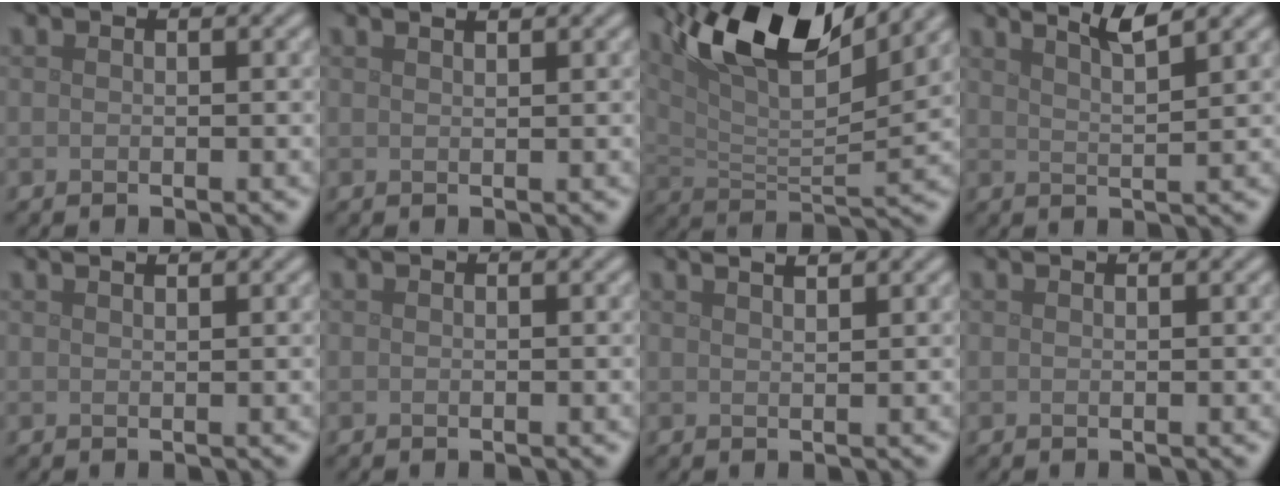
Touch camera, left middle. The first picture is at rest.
{"total": 1.5, "force": [1.1, 0.5, 0.8], "torque": [-0.001, -0.002, 0.003]}
{"total": 11.5, "force": [7.2, 3.3, 8.3], "torque": [-0.156, 0.008, 0.132]}
{"total": 3.2, "force": [2.5, 0.4, 2.0], "torque": [-0.019, 0.010, 0.033]}
{"total": 1.1, "force": [0.9, 0.3, 0.6], "torque": [-0.002, -0.001, 0.005]}
{"total": 0.0}
{"total": 2.7, "force": [2.0, 1.0, 1.5], "torque": [0.002, 0.013, -0.002]}
{"total": 0.0}